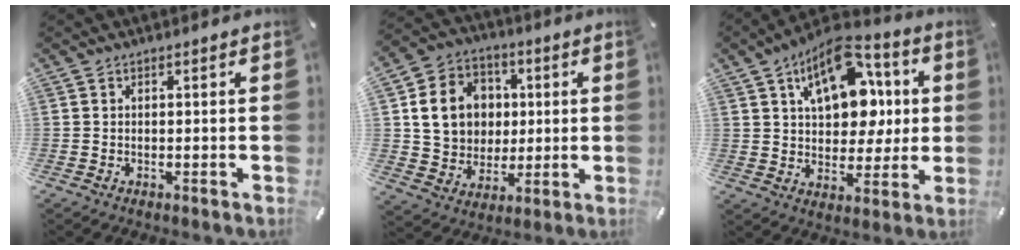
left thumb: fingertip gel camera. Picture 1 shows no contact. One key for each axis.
{"total": 14.3, "fx": 2.1, "fy": 12.8, "fz": 6.0, "tx": -0.104, "ty": 0.014, "tz": 0.049}
{"total": 17.2, "fx": 6.8, "fy": 11.3, "fz": 10.9, "tx": -0.166, "ty": -0.028, "tz": 0.125}